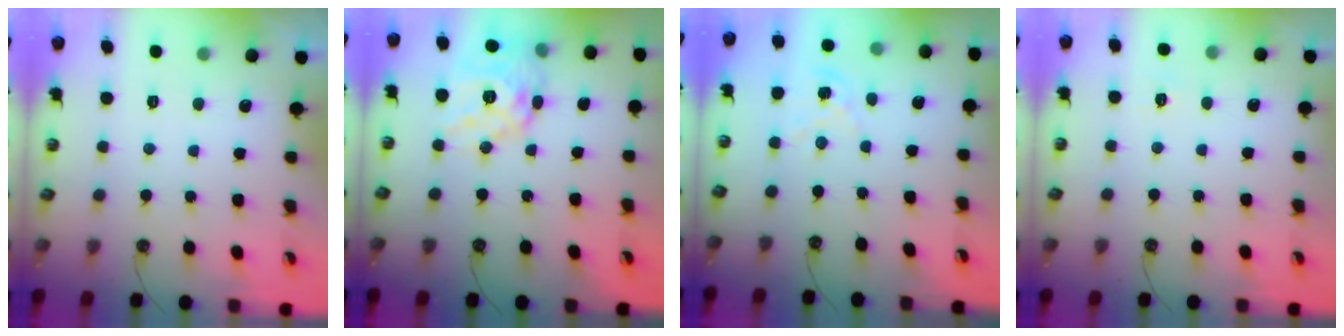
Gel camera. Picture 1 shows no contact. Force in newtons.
{"total": 15.3, "press": 15.2, "slide": 1.4}
{"total": 2.1, "press": 2.1, "slide": 0.2}
{"total": 3.7, "press": 3.6, "slide": 0.5}